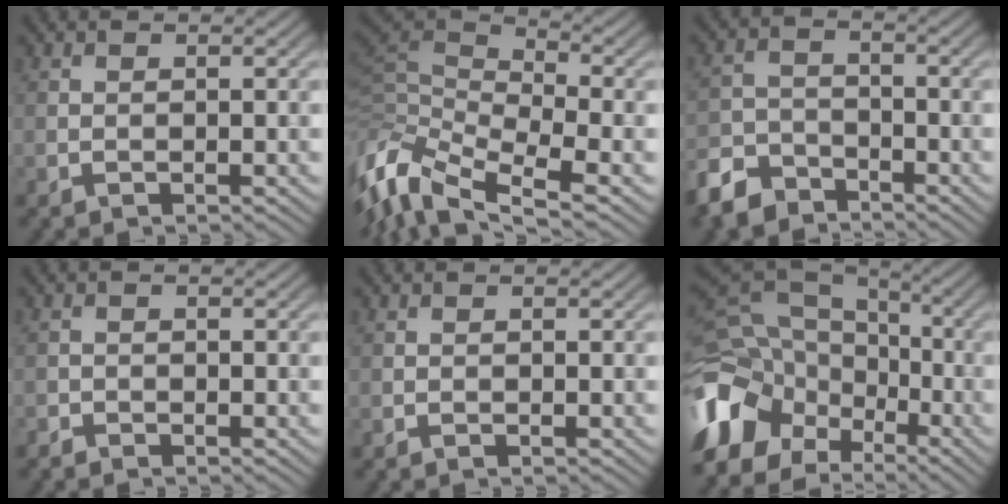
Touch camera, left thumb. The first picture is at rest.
{"total": 11.2, "force": [-4.1, 5.0, 9.2], "torque": [-0.219, 0.000, -0.091]}
{"total": 6.1, "force": [-4.9, 3.0, 2.1], "torque": [-0.047, -0.005, -0.111]}
{"total": 1.0, "force": [-0.9, 0.4, 0.1], "torque": [0.000, -0.001, -0.021]}
{"total": 0.0}
{"total": 17.5, "force": [-6.1, 13.3, 9.6], "torque": [-0.261, -0.030, -0.106]}